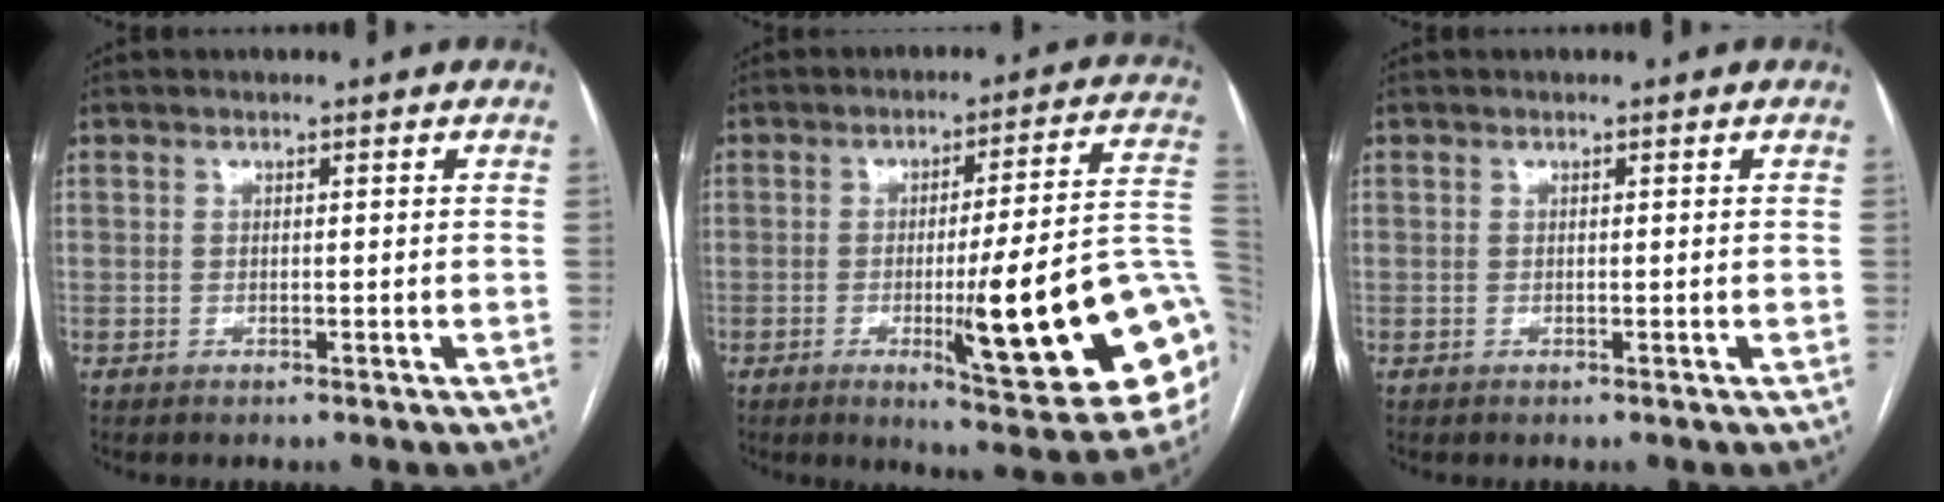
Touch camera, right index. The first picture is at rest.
{"total": 21.0, "force": [-5.2, 1.7, 20.2], "torque": [-0.189, 0.004, -0.060]}
{"total": 0.0}